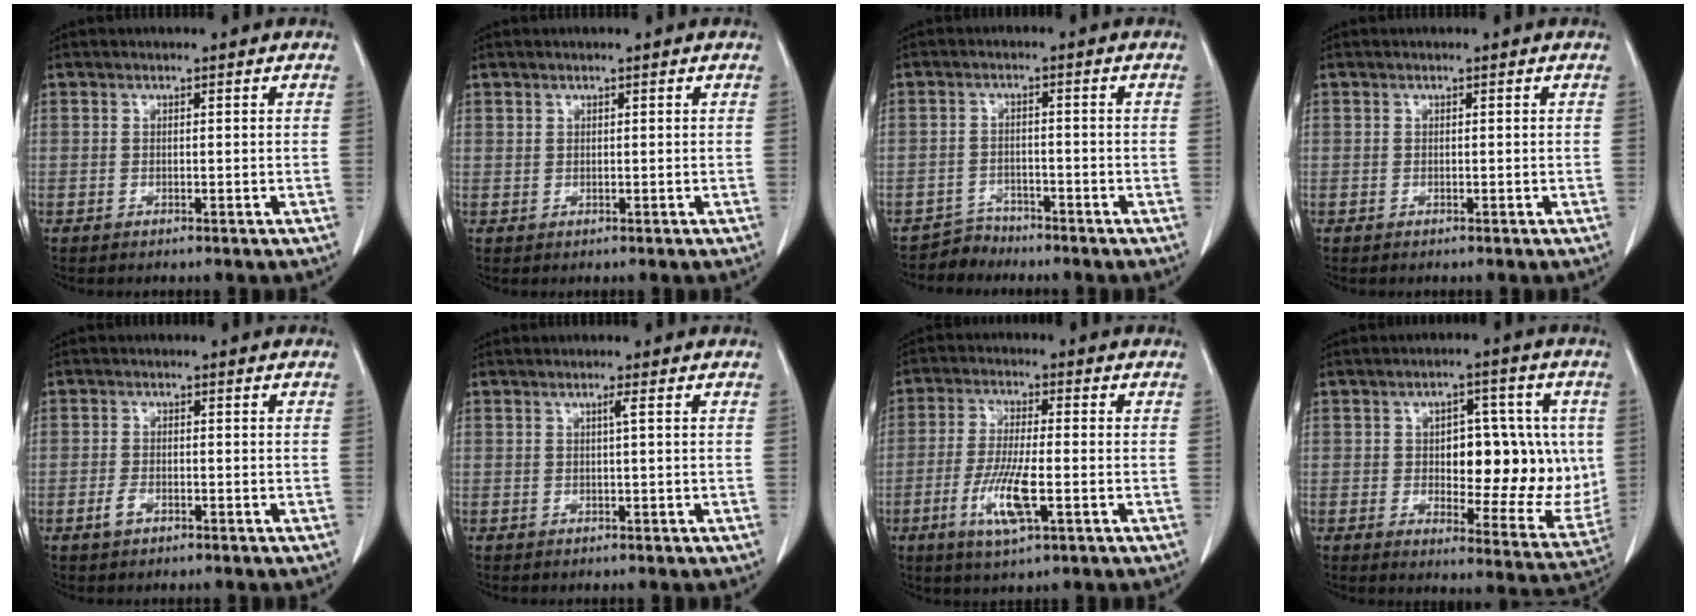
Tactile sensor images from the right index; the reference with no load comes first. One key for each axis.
{"total": 0.6, "fx": 0.5, "fy": 0.2, "fz": 0.0, "tx": 0.006, "ty": 0.001, "tz": 0.010}
{"total": 2.8, "fx": -2.5, "fy": 0.7, "fz": -1.0, "tx": 0.023, "ty": -0.003, "tz": -0.044}
{"total": 0.0}
{"total": 2.1, "fx": -1.2, "fy": 1.0, "fz": 1.4, "tx": -0.030, "ty": 0.002, "tz": -0.021}
{"total": 0.8, "fx": 0.1, "fy": -0.3, "fz": 0.7, "tx": -0.013, "ty": 0.000, "tz": 0.004}
{"total": 8.5, "fx": -2.8, "fy": 1.4, "fz": 7.8, "tx": -0.158, "ty": -0.011, "tz": -0.050}
{"total": 15.6, "fx": 0.8, "fy": 6.9, "fz": 14.0, "tx": -0.181, "ty": 0.008, "tz": 0.024}